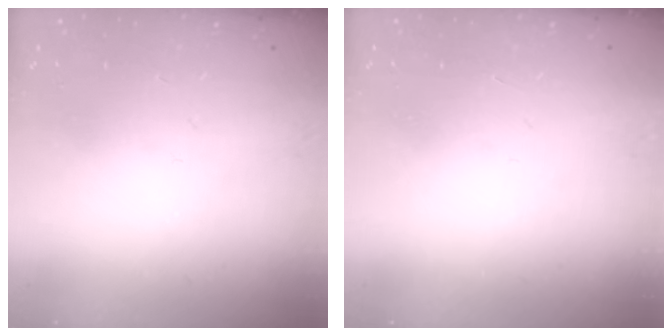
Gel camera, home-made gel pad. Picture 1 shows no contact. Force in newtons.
{"total": 1.5, "press": 1.5, "slide": 0.1}